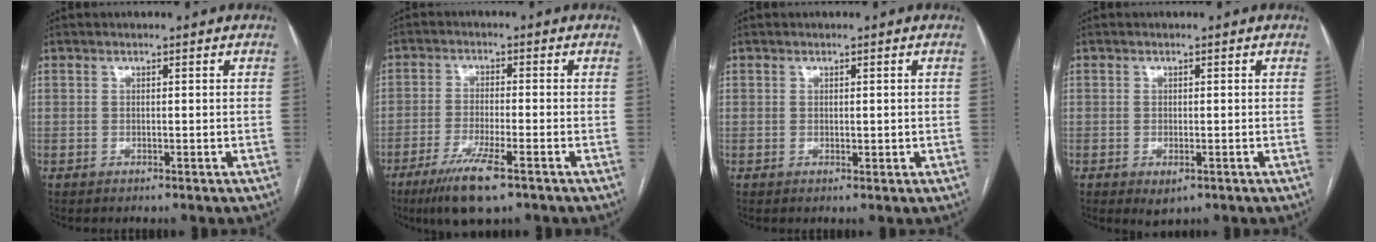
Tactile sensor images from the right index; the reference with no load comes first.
{"total": 8.4, "force": [-5.2, 0.9, 6.5], "torque": [-0.123, -0.020, -0.090]}
{"total": 0.9, "force": [0.1, 0.5, 0.7], "torque": [-0.009, -0.001, 0.005]}
{"total": 2.3, "force": [-1.1, 1.1, 1.8], "torque": [-0.024, -0.003, -0.007]}